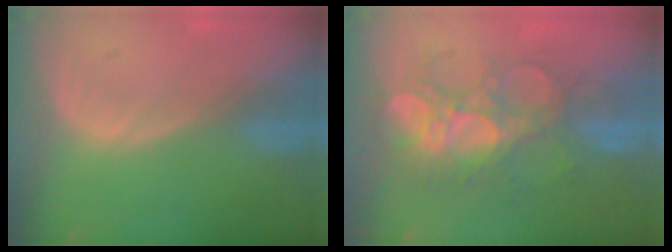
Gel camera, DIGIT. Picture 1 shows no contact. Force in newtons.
{"total": 8.7, "press": 8.5, "slide": 1.6}